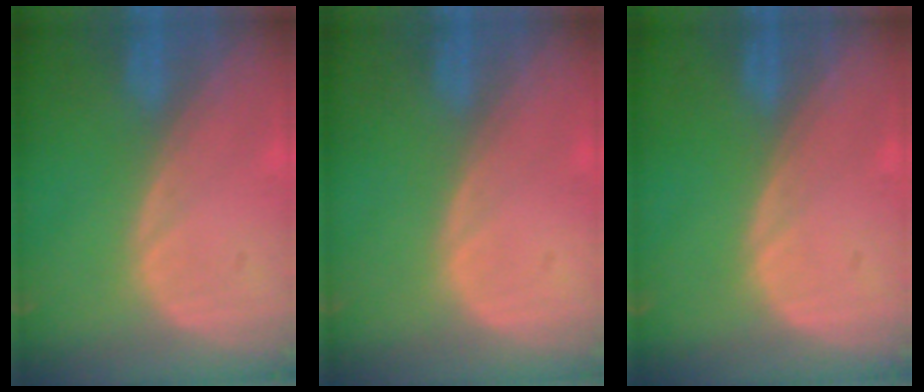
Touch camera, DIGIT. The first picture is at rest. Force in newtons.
{"total": 0.0}
{"total": 0.0}